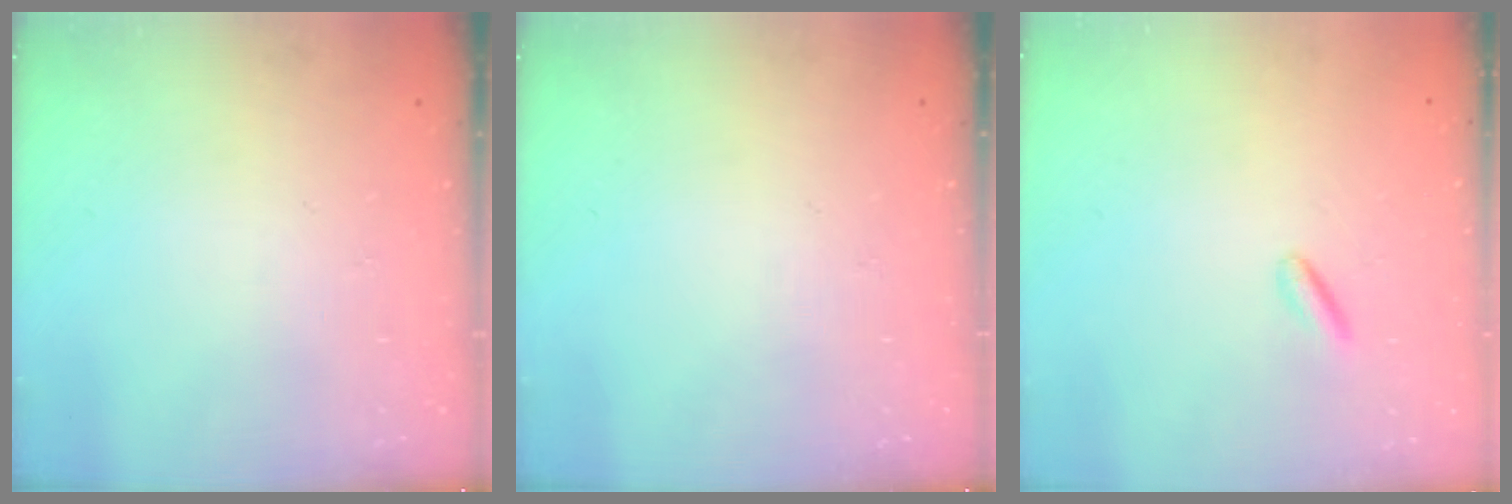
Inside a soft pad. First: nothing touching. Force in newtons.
{"total": 0.0}
{"total": 2.5, "press": 2.4, "slide": 0.7}